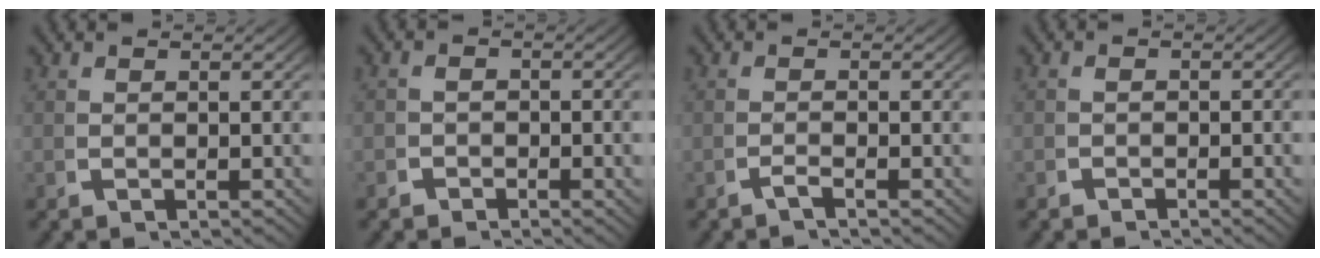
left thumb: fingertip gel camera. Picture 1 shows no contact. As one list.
[{"total": 1.3, "force": [-0.8, 1.0, 0.0], "torque": [0.003, -0.006, -0.018]}, {"total": 1.1, "force": [-0.9, 0.0, 0.6], "torque": [-0.013, 0.000, -0.020]}, {"total": 0.9, "force": [-0.7, 0.6, 0.0], "torque": [0.007, -0.002, -0.015]}]